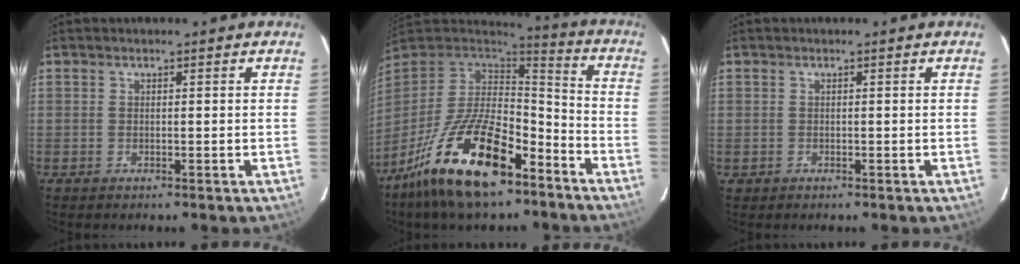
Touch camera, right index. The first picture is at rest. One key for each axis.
{"total": 22.1, "fx": -13.2, "fy": 9.3, "fz": 15.1, "tx": -0.297, "ty": -0.015, "tz": -0.225}
{"total": 0.9, "fx": -0.3, "fy": 0.9, "fz": 0.0, "tx": 0.000, "ty": 0.002, "tz": -0.002}